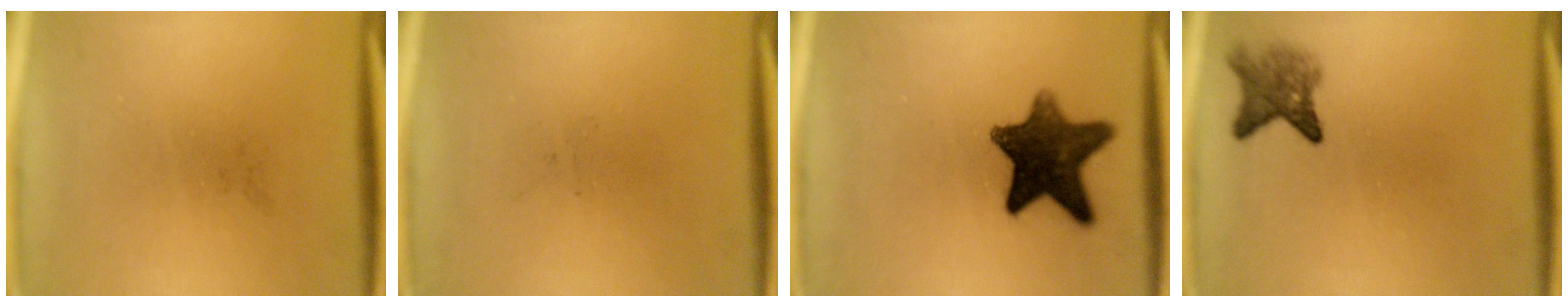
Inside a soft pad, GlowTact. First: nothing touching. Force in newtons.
{"total": 0.0}
{"total": 12.2}
{"total": 3.9}